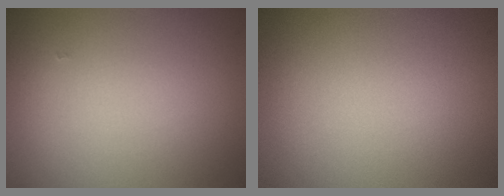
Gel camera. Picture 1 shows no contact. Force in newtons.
{"total": 0.0}